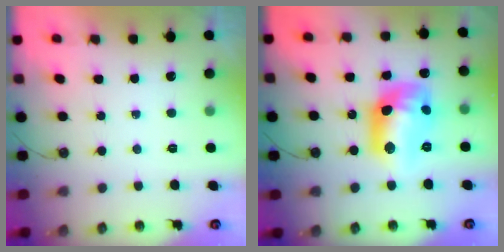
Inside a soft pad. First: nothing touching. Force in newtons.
{"total": 15.1, "press": 15.0, "slide": 1.1}